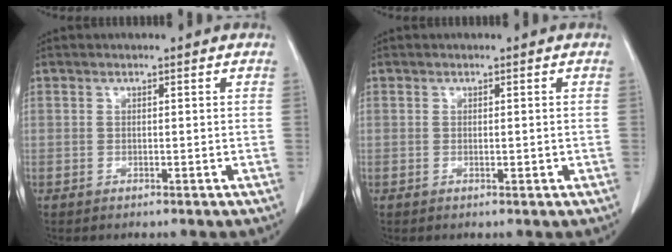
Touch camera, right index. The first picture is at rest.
{"total": 0.8, "force": [-0.1, 0.2, 0.7], "torque": [-0.010, -0.002, 0.002]}